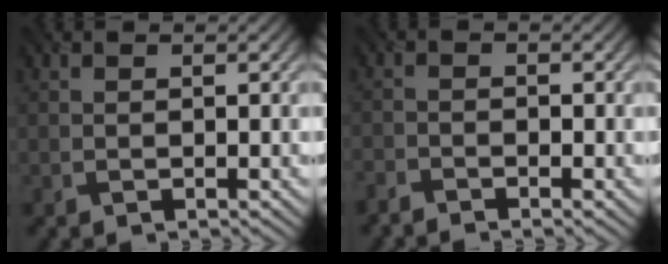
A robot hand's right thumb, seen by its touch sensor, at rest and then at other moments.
{"total": 2.2, "force": [-2.1, 0.3, 0.5], "torque": [-0.011, -0.009, -0.047]}